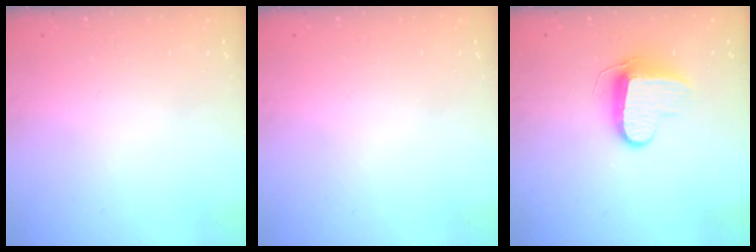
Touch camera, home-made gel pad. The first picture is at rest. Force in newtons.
{"total": 0.0}
{"total": 9.0, "press": 9.0, "slide": 0.5}